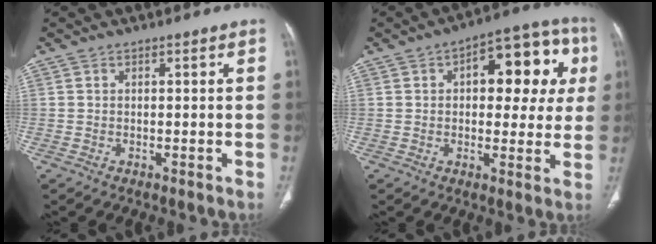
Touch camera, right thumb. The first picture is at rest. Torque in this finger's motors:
{"motor_torque": [1.04, 3.97, 0.92, -0.15, 0.05]}